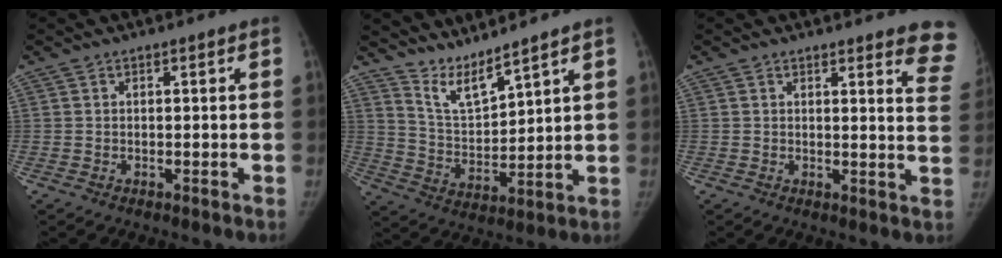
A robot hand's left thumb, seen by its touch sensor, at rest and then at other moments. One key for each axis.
{"total": 7.5, "fx": 6.9, "fy": 0.4, "fz": 2.8, "tx": -0.053, "ty": -0.061, "tz": 0.149}
{"total": 8.9, "fx": 7.8, "fy": 1.8, "fz": 3.8, "tx": -0.009, "ty": -0.053, "tz": 0.059}